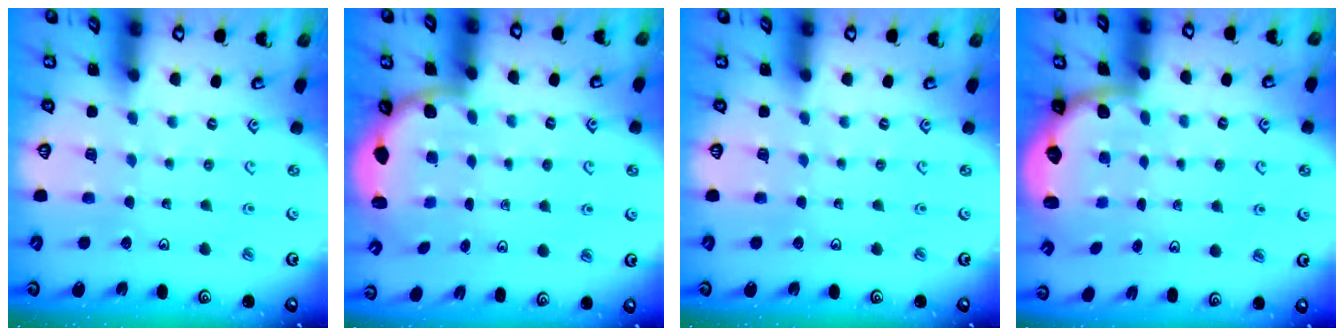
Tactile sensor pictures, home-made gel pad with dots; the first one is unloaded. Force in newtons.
{"total": 3.3, "press": 2.7, "slide": 1.9}
{"total": 0.0}
{"total": 2.6, "press": 1.9, "slide": 1.7}